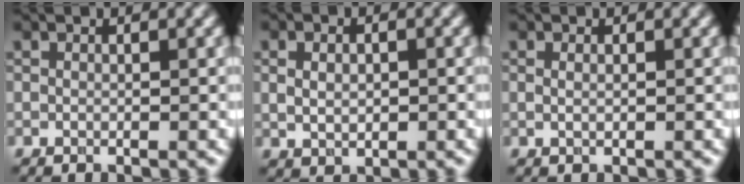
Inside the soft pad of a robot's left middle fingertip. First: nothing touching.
{"total": 2.1, "force": [0.2, 1.4, 1.6], "torque": [-0.029, -0.001, 0.009]}
{"total": 0.6, "force": [0.2, 0.2, 0.5], "torque": [-0.011, -0.001, 0.002]}